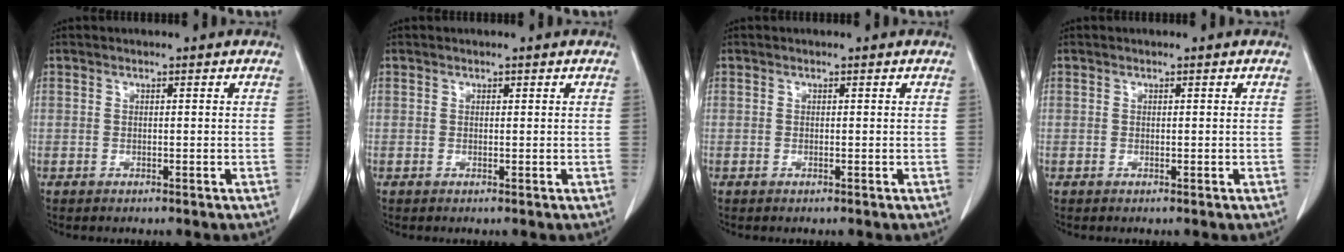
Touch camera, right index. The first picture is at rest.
{"total": 0.0}
{"total": 0.0}
{"total": 0.0}